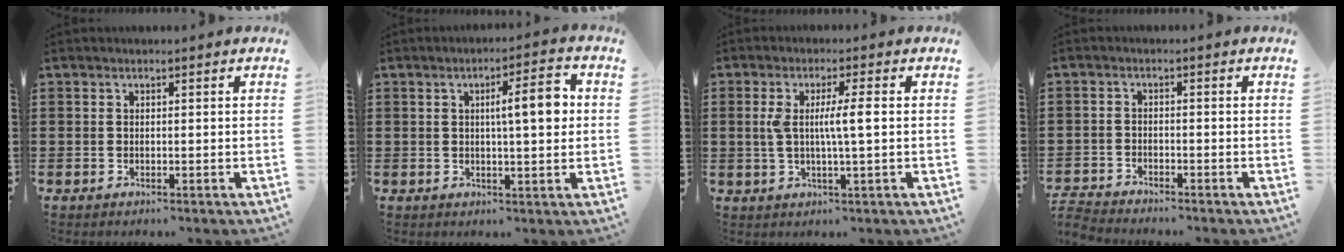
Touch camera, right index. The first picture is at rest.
{"total": 6.4, "force": [1.1, 1.2, 6.2], "torque": [-0.101, -0.001, 0.012]}
{"total": 5.4, "force": [0.3, 0.4, 5.4], "torque": [-0.107, -0.007, -0.001]}
{"total": 2.4, "force": [-2.4, 0.1, -0.1], "torque": [-0.003, 0.000, -0.051]}